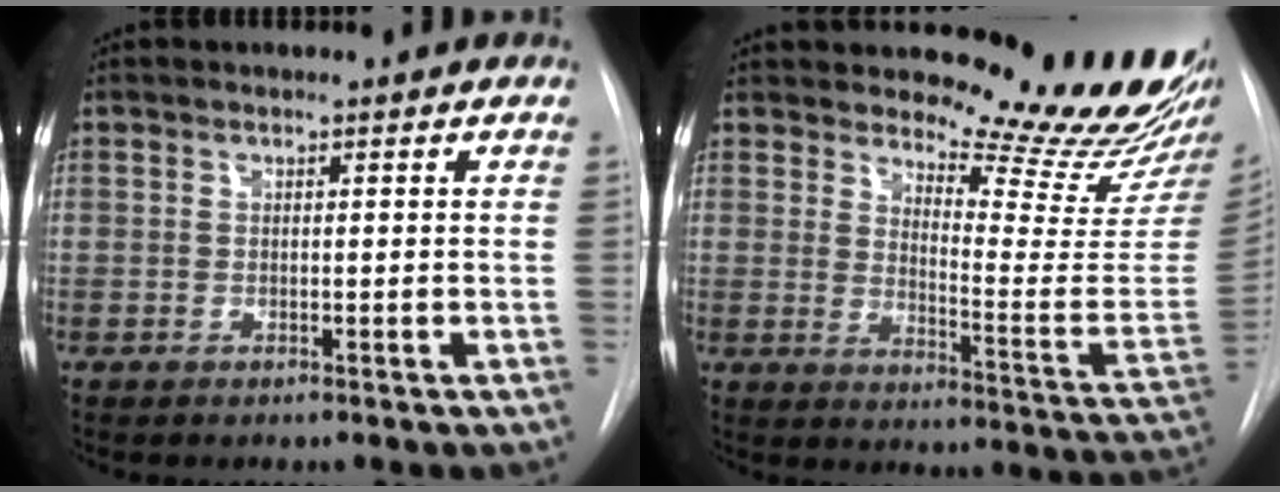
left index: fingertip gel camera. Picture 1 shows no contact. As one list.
[{"total": 21.5, "force": [20.0, 2.3, 7.7], "torque": [-0.096, -0.139, 0.235]}]